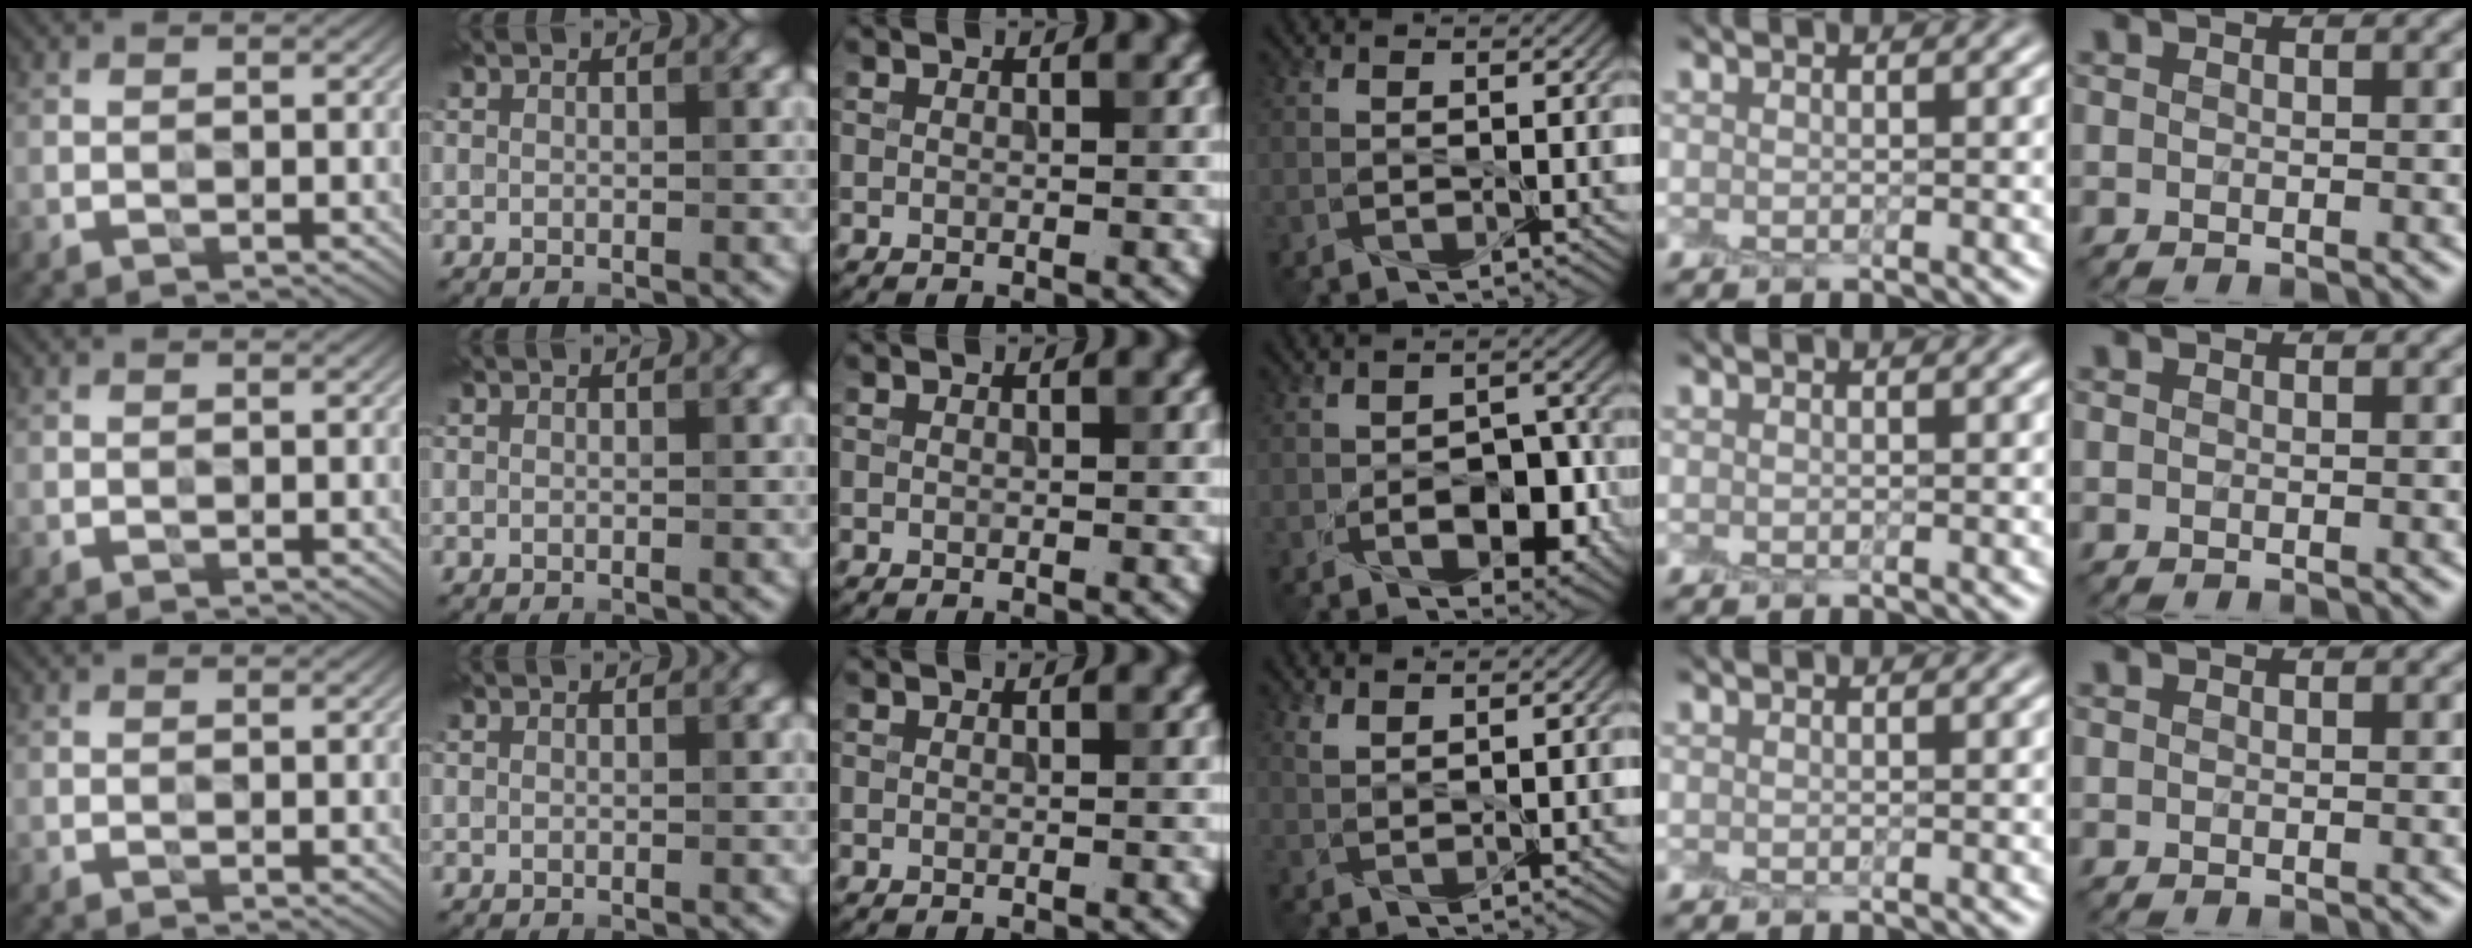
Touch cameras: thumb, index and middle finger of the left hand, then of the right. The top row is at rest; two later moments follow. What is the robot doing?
{"motion": "peel", "object": "plastic wrap"}